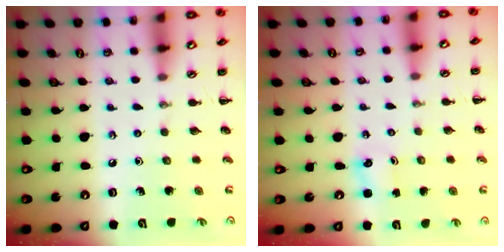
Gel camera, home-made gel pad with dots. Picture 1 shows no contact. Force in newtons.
{"total": 1.2, "press": 1.2, "slide": 0.2}